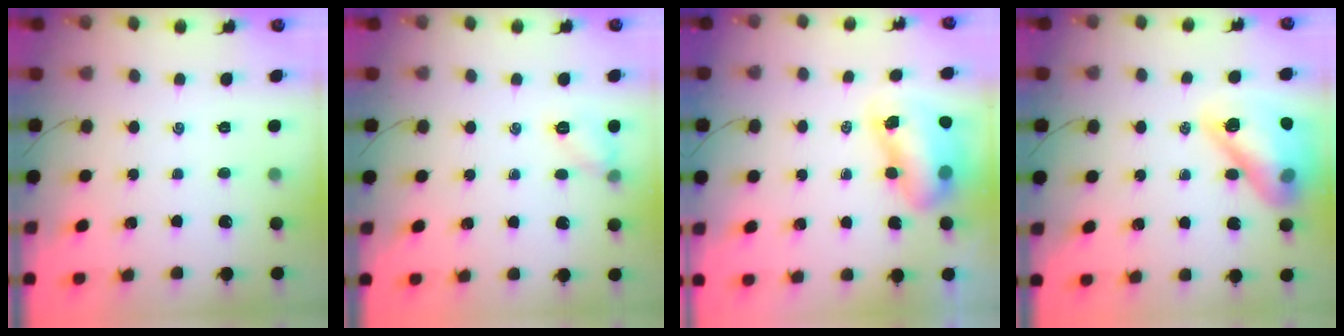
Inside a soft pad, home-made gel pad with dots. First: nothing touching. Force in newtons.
{"total": 6.9, "press": 6.8, "slide": 0.8}
{"total": 9.2, "press": 9.0, "slide": 2.1}
{"total": 17.6, "press": 17.1, "slide": 3.9}